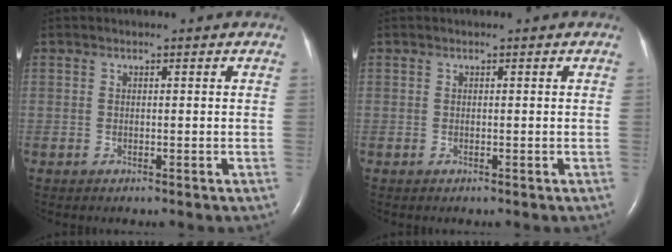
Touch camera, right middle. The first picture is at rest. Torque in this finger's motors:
{"motor_torque": [0.02, 0.12, 0.06, 0.01]}